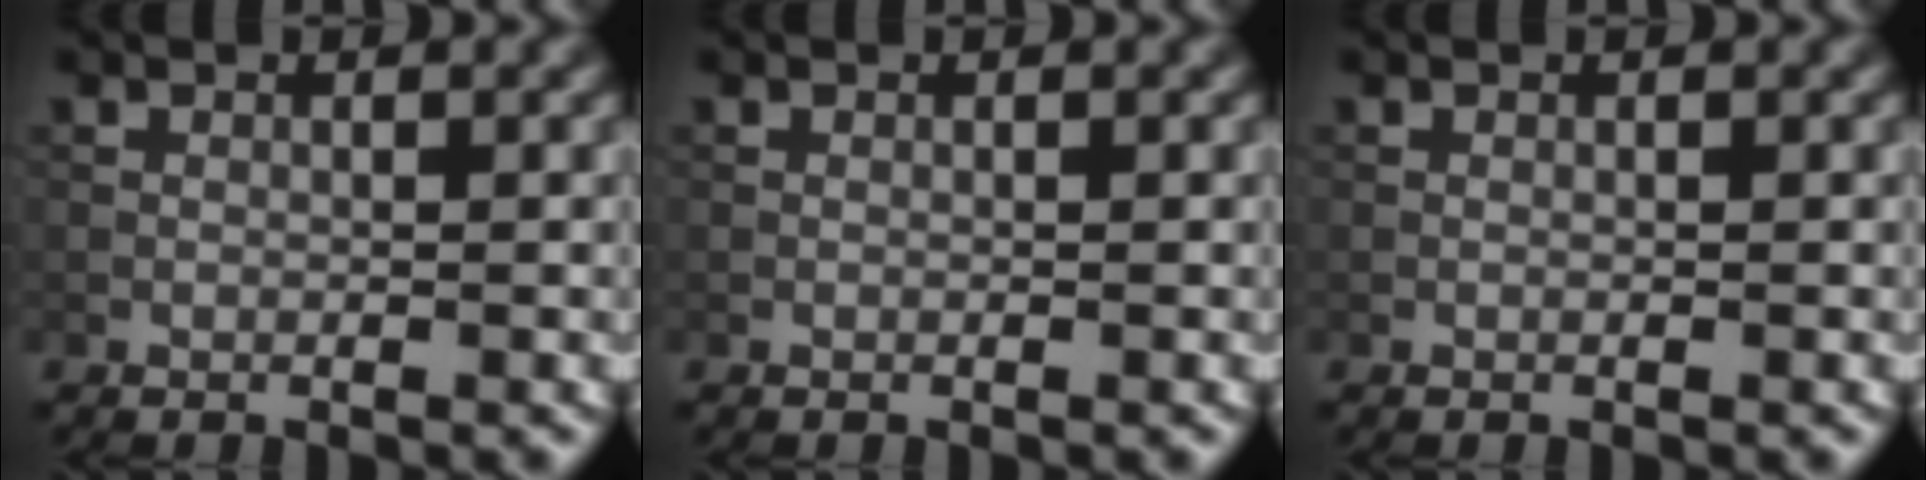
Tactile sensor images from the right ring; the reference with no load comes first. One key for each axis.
{"total": 0.0}
{"total": 0.0}